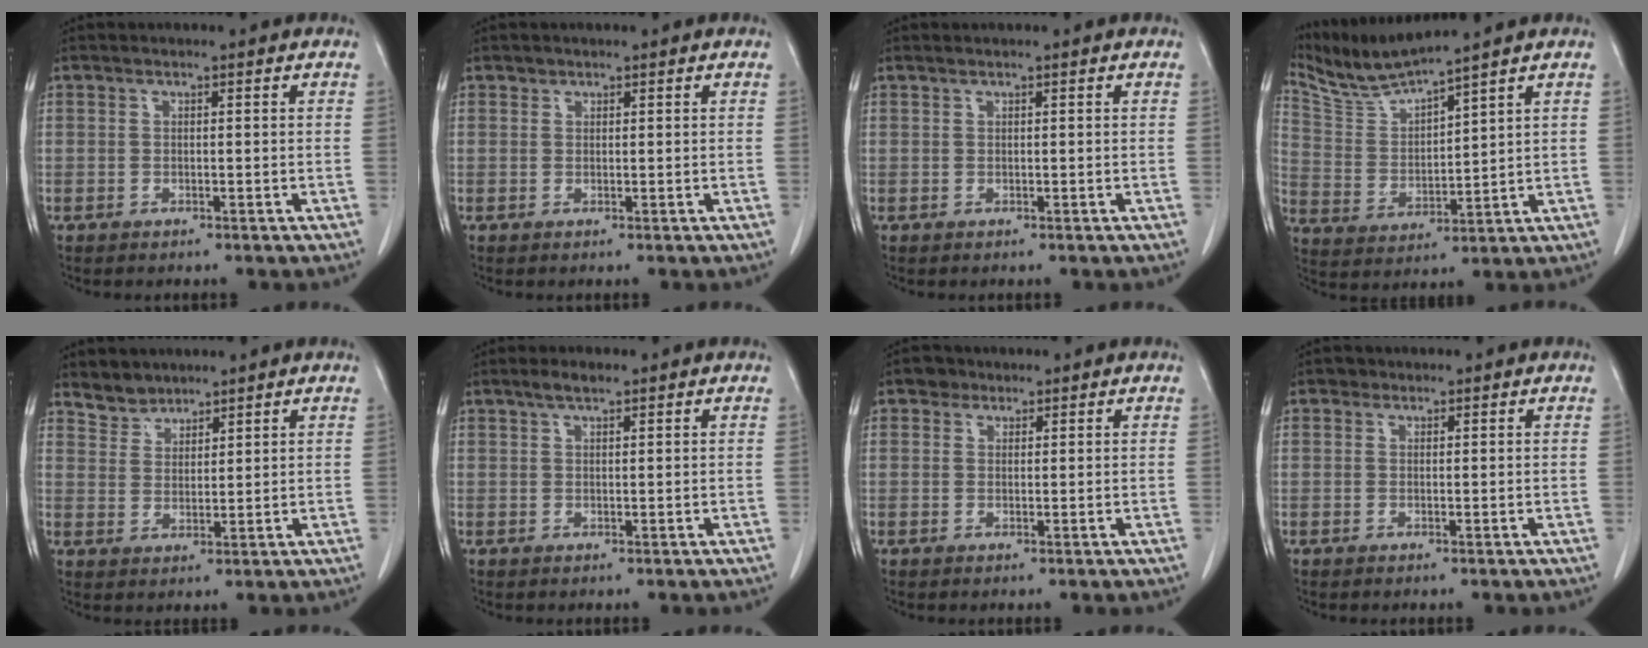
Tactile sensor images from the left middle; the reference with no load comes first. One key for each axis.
{"total": 0.6, "fx": 0.4, "fy": 0.4, "fz": 0.0, "tx": 0.005, "ty": -0.001, "tz": 0.004}
{"total": 0.0}
{"total": 7.8, "fx": 7.5, "fy": -1.2, "fz": 2.0, "tx": -0.060, "ty": -0.006, "tz": 0.163}
{"total": 3.7, "fx": 3.3, "fy": 1.7, "fz": -0.1, "tx": 0.008, "ty": 0.005, "tz": 0.061}
{"total": 2.3, "fx": 1.7, "fy": 0.5, "fz": 1.4, "tx": -0.035, "ty": 0.006, "tz": 0.030}
{"total": 2.0, "fx": 1.3, "fy": 1.5, "fz": 0.3, "tx": -0.005, "ty": 0.004, "tz": 0.016}
{"total": 0.9, "fx": 0.6, "fy": 0.7, "fz": 0.1, "tx": 0.001, "ty": 0.001, "tz": 0.005}